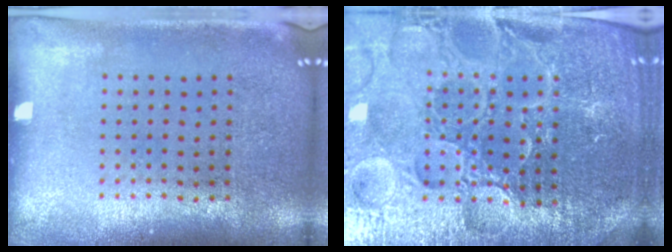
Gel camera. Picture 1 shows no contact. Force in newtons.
{"total": 5.6, "press": 5.1, "slide": 2.3}